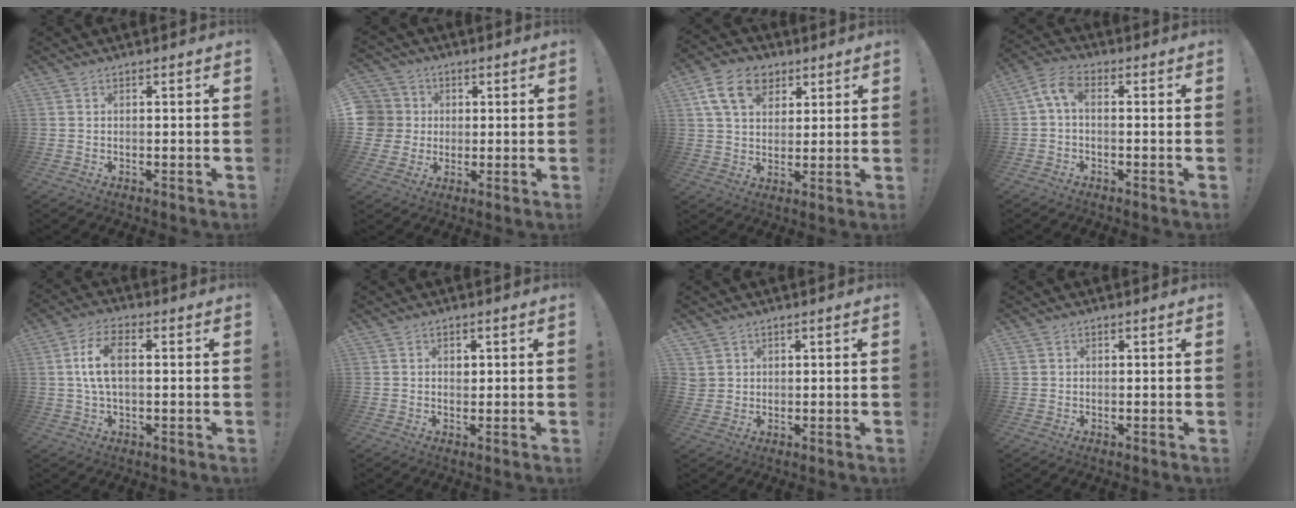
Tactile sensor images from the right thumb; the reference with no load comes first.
{"total": 8.5, "force": [0.8, 8.2, 2.0], "torque": [-0.035, 0.000, 0.019]}
{"total": 13.7, "force": [6.3, 9.7, 7.3], "torque": [-0.115, -0.018, 0.123]}
{"total": 5.5, "force": [0.4, 2.7, 4.8], "torque": [-0.109, 0.002, 0.009]}
{"total": 8.8, "force": [1.1, 4.4, 7.5], "torque": [-0.147, 0.002, 0.018]}
{"total": 1.3, "force": [0.4, 1.1, 0.4], "torque": [0.003, -0.003, 0.004]}
{"total": 3.0, "force": [1.5, 2.5, 0.4], "torque": [-0.001, -0.008, 0.029]}
{"total": 1.1, "force": [0.3, 1.1, 0.0], "torque": [0.002, 0.003, 0.006]}